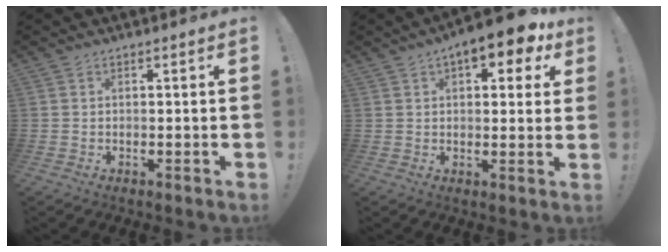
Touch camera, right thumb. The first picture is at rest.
{"total": 10.1, "force": [6.1, 3.8, 7.0], "torque": [-0.082, -0.036, 0.100]}